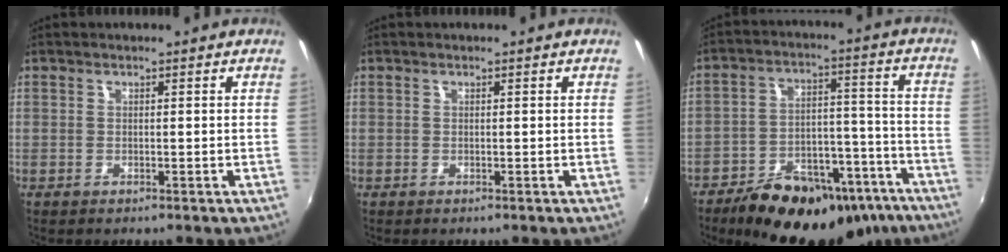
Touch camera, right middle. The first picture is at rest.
{"total": 0.0}
{"total": 23.8, "force": [-17.4, 10.9, 12.0], "torque": [-0.195, 0.028, -0.220]}